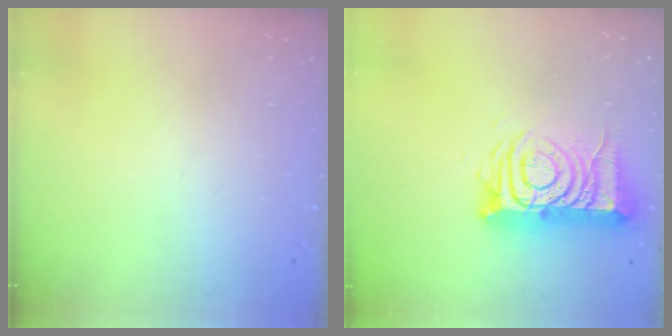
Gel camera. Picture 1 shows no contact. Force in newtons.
{"total": 12.4, "press": 12.3, "slide": 1.5}